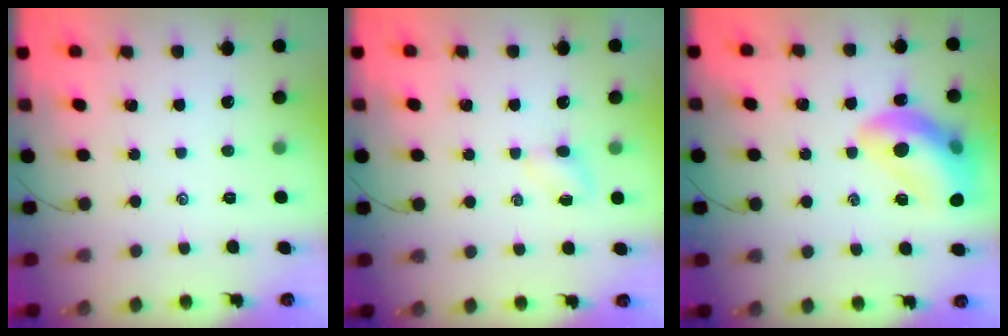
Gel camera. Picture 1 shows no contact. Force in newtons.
{"total": 2.8, "press": 2.6, "slide": 1.0}
{"total": 16.3, "press": 16.1, "slide": 1.9}